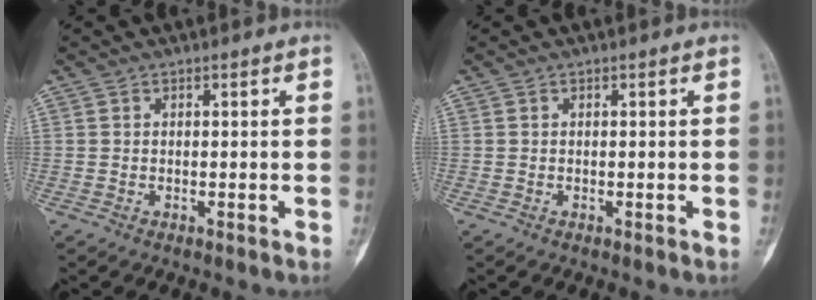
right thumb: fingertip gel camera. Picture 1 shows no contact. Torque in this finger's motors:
{"motor_torque": [-0.05, -0.26, 0.16, -0.28, -0.01]}